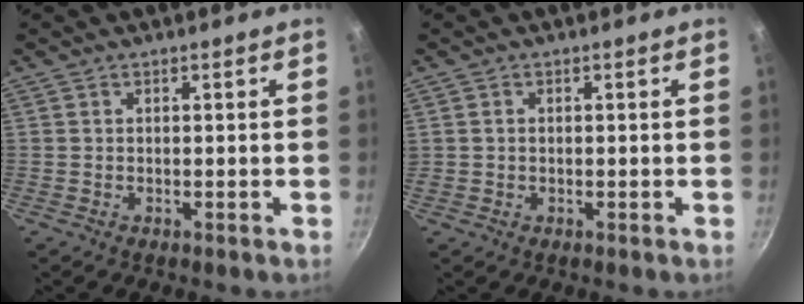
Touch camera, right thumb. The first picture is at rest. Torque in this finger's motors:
{"motor_torque": [-0.20, -0.01, 0.42, 0.13, 0.10]}